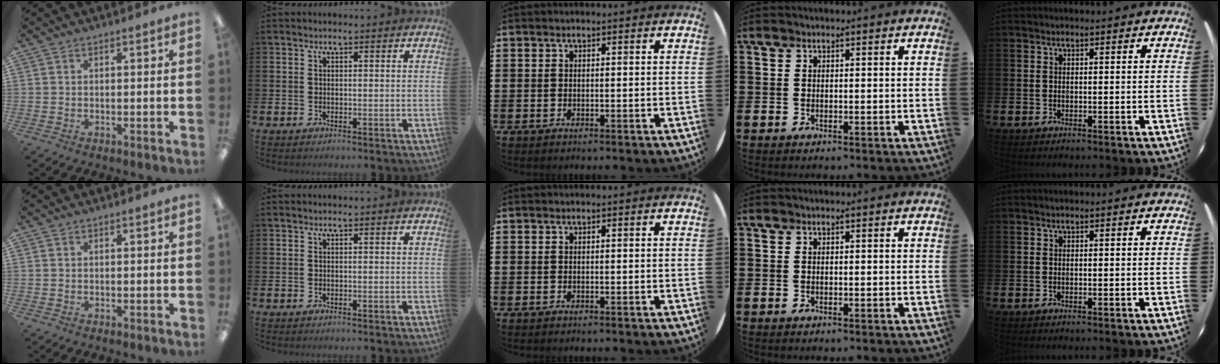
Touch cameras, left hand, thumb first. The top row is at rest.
{}